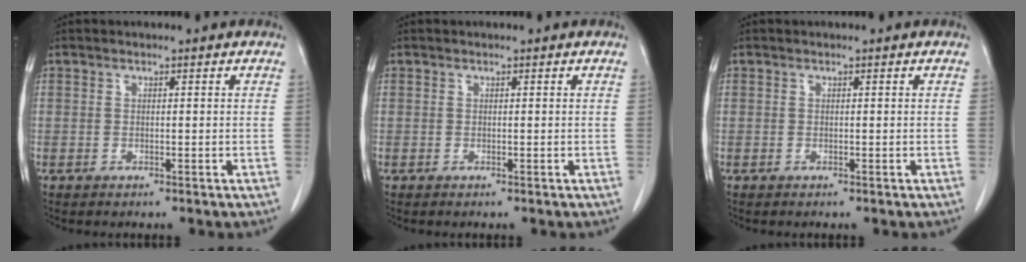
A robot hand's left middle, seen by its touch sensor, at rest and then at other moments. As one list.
[{"total": 0.0}, {"total": 0.0}]